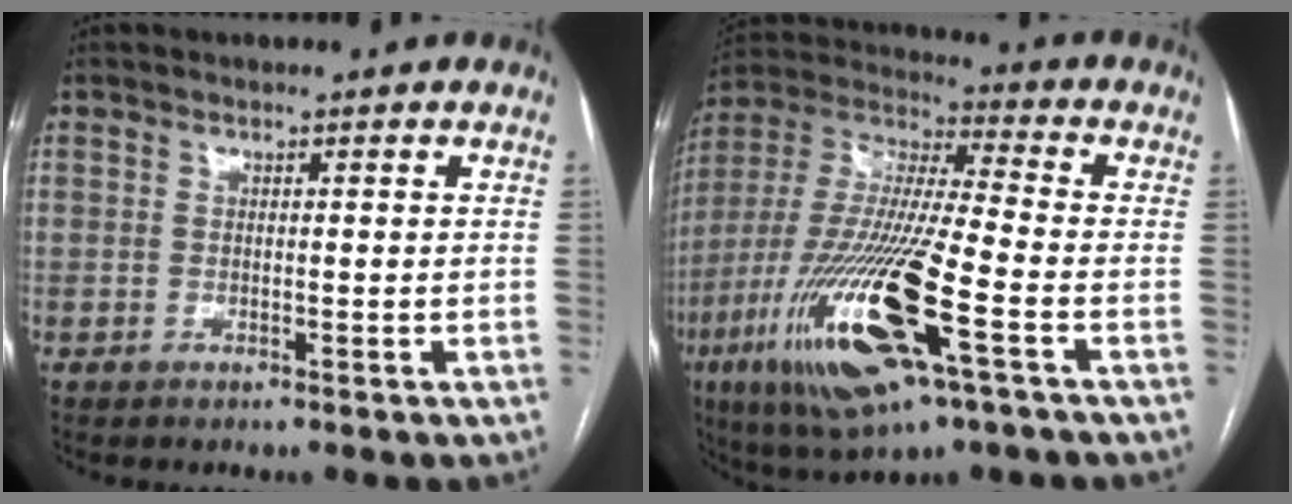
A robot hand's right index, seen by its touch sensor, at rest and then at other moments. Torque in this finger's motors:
{"motor_torque": [1.52, -0.62, 0.97, 0.21]}